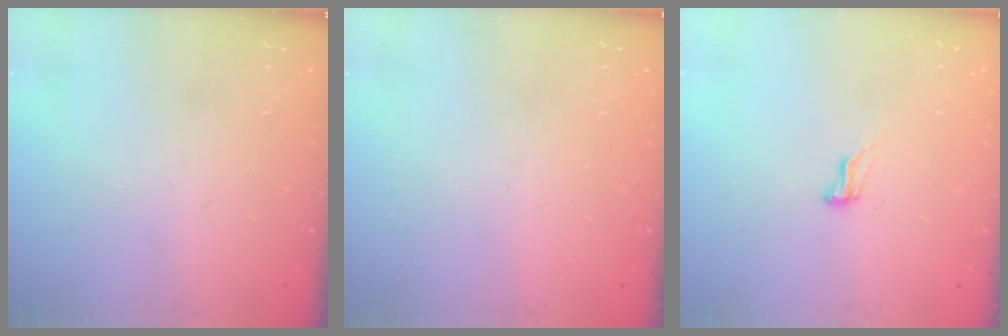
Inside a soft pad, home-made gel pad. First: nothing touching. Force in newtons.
{"total": 1.6, "press": 1.6, "slide": 0.1}
{"total": 5.5, "press": 5.4, "slide": 0.5}